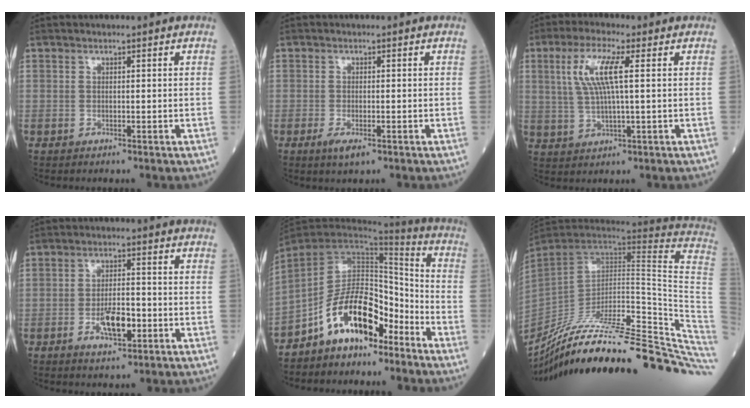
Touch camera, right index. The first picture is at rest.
{"total": 2.7, "force": [-1.3, 0.8, 2.2], "torque": [-0.039, -0.002, -0.018]}
{"total": 7.6, "force": [2.1, 0.8, 7.3], "torque": [-0.160, 0.010, 0.042]}
{"total": 5.9, "force": [-2.0, 1.9, 5.2], "torque": [-0.095, -0.002, -0.033]}
{"total": 12.0, "force": [-7.9, 5.3, 7.4], "torque": [-0.138, 0.025, -0.146]}
{"total": 39.7, "force": [-32.2, 4.8, 22.6], "torque": [-0.252, -0.051, -0.453]}